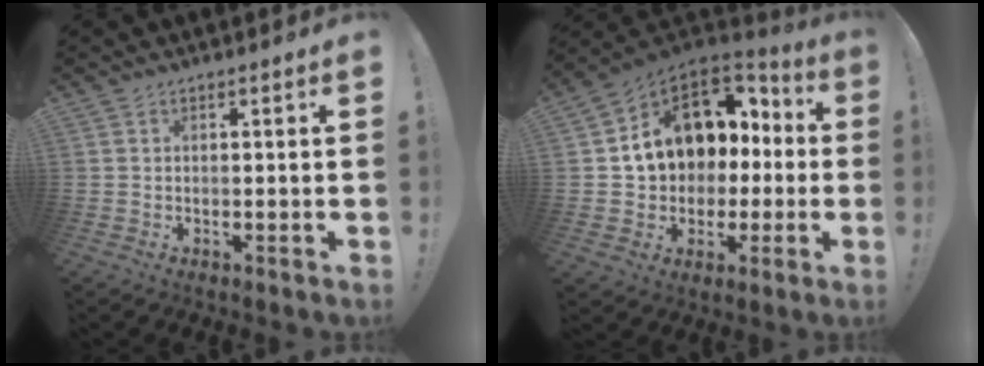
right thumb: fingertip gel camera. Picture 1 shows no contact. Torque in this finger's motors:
{"motor_torque": [2.50, 2.51, 0.96, -0.71, 0.28]}